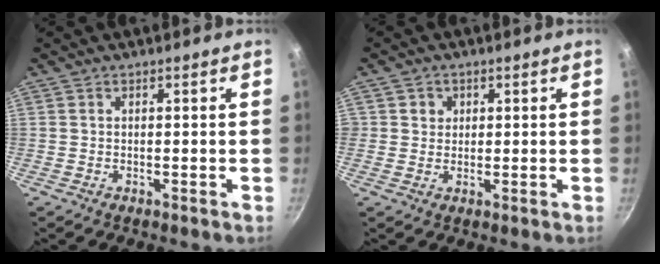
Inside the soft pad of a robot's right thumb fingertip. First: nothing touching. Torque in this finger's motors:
{"motor_torque": [0.04, 0.67, 0.93, -0.67, 0.39]}